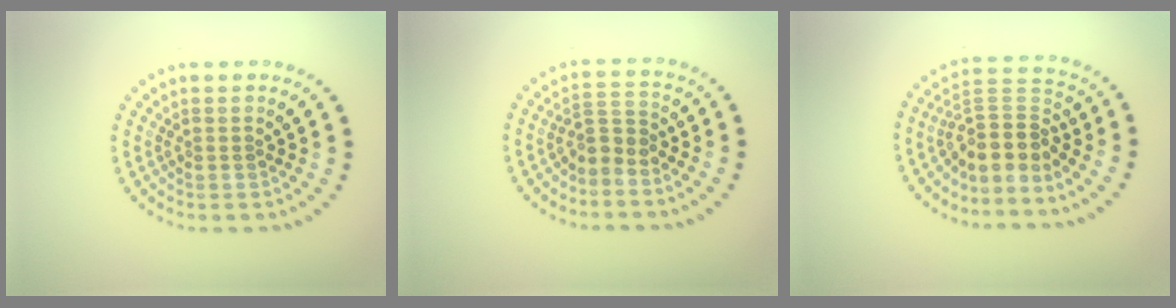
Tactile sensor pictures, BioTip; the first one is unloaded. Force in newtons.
{"total": 2.2, "press": 1.6, "slide": 1.6}
{"total": 4.1, "press": 3.1, "slide": 2.8}